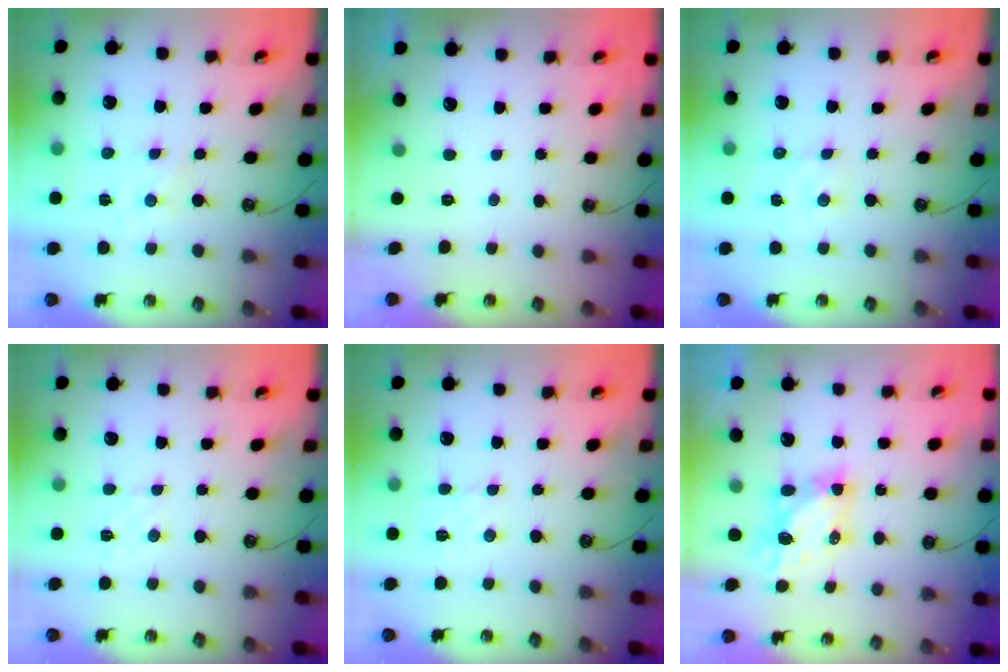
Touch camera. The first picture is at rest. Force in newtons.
{"total": 0.0}
{"total": 2.6, "press": 2.6, "slide": 0.3}
{"total": 3.8, "press": 3.8, "slide": 0.5}
{"total": 3.2, "press": 3.2, "slide": 0.4}
{"total": 5.8, "press": 5.8, "slide": 0.4}